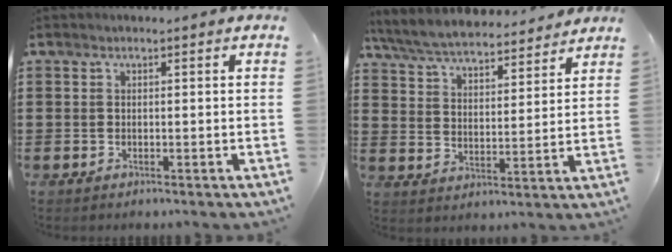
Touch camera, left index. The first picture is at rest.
{"total": 6.4, "force": [6.2, 0.7, 1.7], "torque": [-0.062, -0.036, 0.107]}